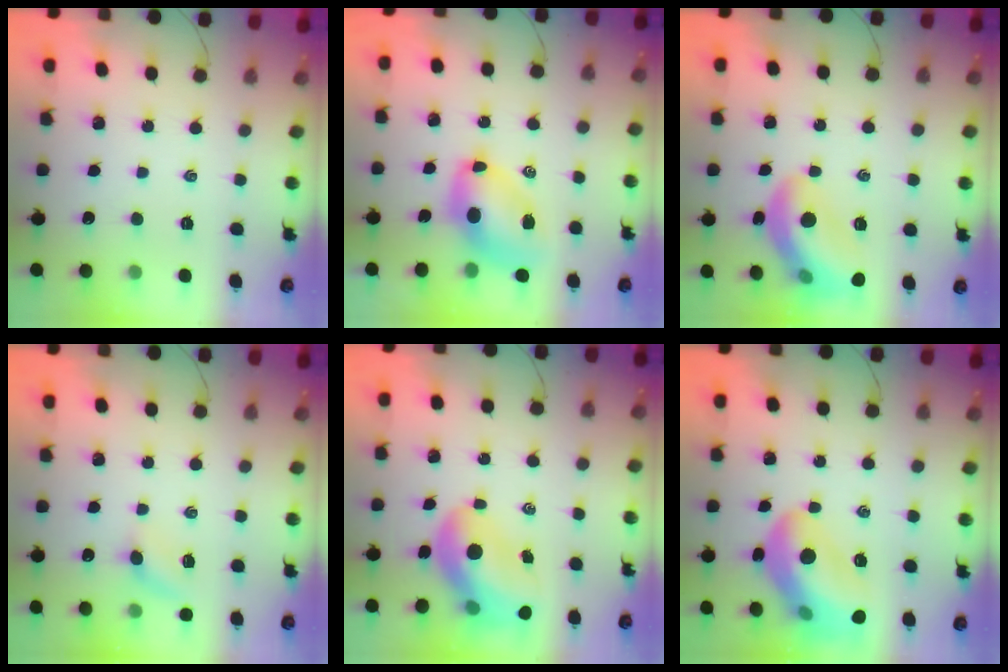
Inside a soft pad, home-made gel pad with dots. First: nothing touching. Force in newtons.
{"total": 8.9, "press": 8.6, "slide": 2.2}
{"total": 14.7, "press": 14.7, "slide": 1.3}
{"total": 5.3, "press": 5.1, "slide": 1.6}
{"total": 13.3, "press": 12.7, "slide": 4.0}
{"total": 19.4, "press": 19.2, "slide": 3.1}